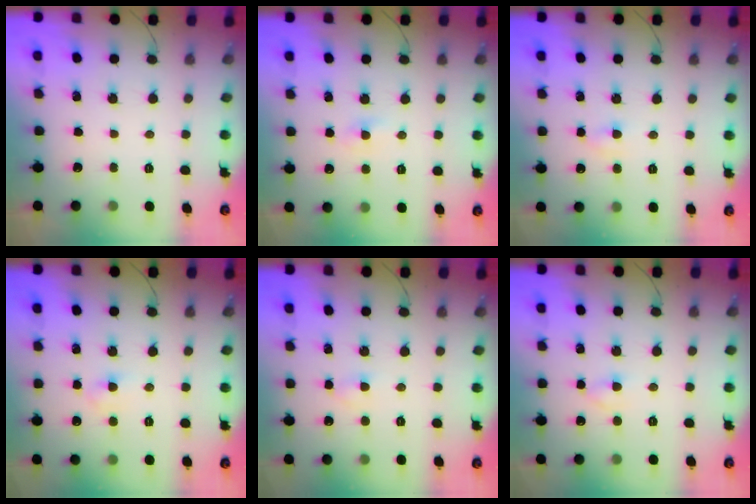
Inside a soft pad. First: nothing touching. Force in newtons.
{"total": 2.1, "press": 1.9, "slide": 0.7}
{"total": 2.8, "press": 2.6, "slide": 1.0}
{"total": 3.7, "press": 3.5, "slide": 1.2}
{"total": 2.1, "press": 1.9, "slide": 0.9}
{"total": 3.0, "press": 2.7, "slide": 1.3}